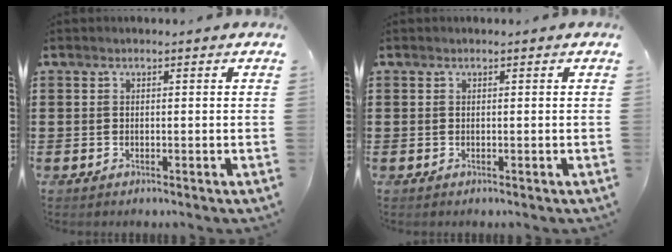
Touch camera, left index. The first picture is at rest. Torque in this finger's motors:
{"motor_torque": [0.00, 0.00, 0.00, 0.01]}